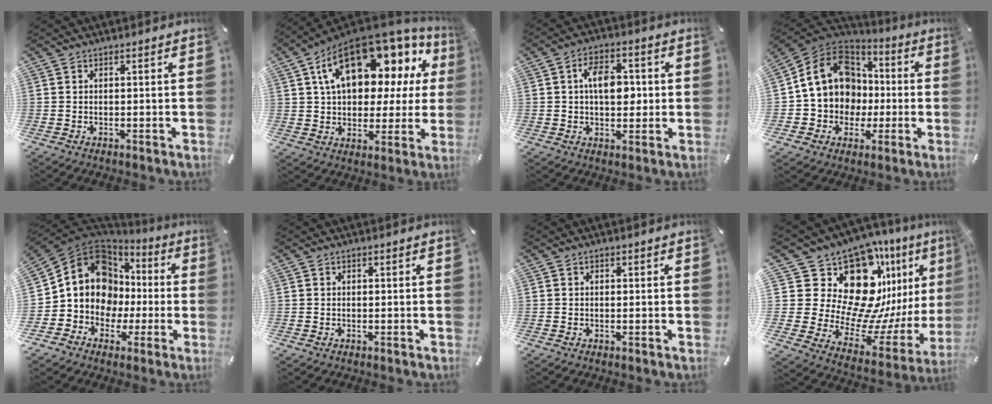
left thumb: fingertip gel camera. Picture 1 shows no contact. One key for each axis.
{"total": 18.7, "fx": 9.2, "fy": 10.7, "fz": 12.2, "tx": -0.202, "ty": -0.056, "tz": 0.158}
{"total": 8.4, "fx": 0.7, "fy": 5.3, "fz": 6.4, "tx": -0.097, "ty": 0.009, "tz": 0.011}
{"total": 16.7, "fx": 1.1, "fy": 14.9, "fz": 7.5, "tx": -0.150, "ty": 0.005, "tz": 0.031}
{"total": 13.8, "fx": 0.6, "fy": 12.6, "fz": 5.6, "tx": -0.118, "ty": -0.014, "tz": 0.014}
{"total": 0.0}
{"total": 0.0}
{"total": 23.2, "fx": 13.3, "fy": 13.3, "fz": 13.5, "tx": -0.218, "ty": -0.158, "tz": 0.261}